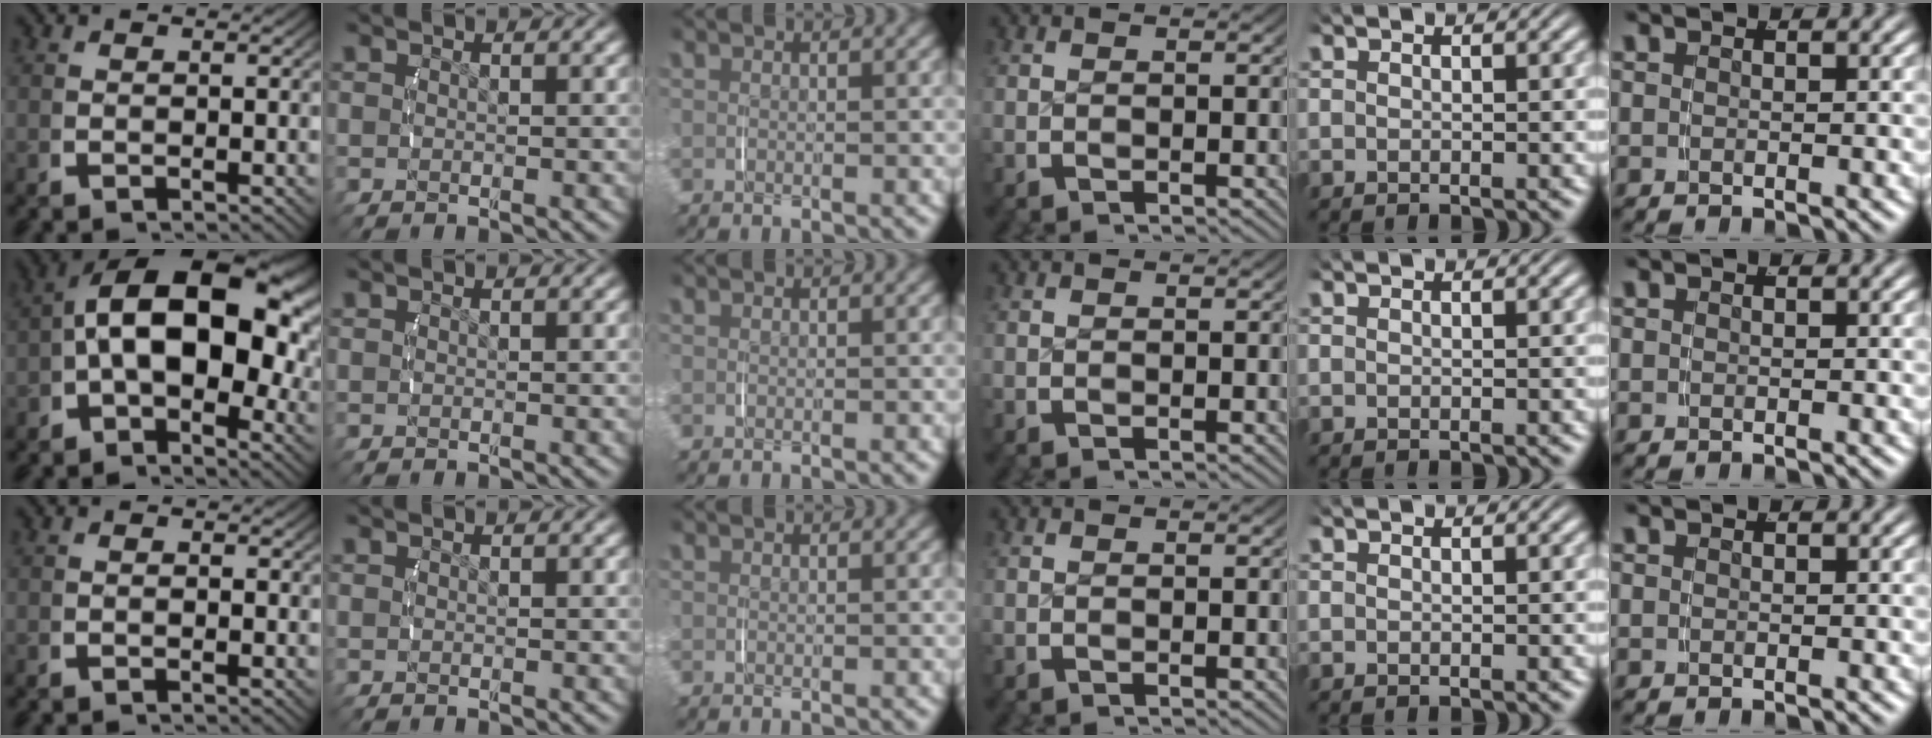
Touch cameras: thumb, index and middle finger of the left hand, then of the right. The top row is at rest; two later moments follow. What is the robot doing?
{"motion": "lift_and_place", "object": "camera"}